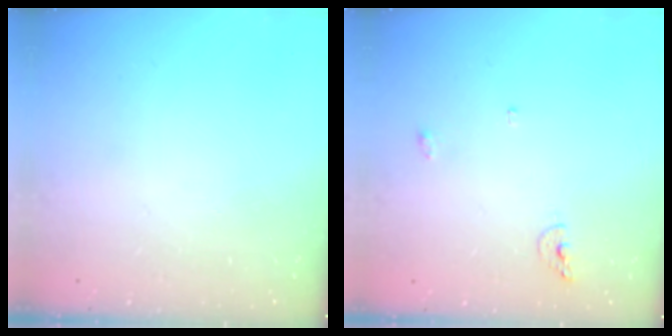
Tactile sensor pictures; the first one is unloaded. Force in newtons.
{"total": 5.6, "press": 5.5, "slide": 0.9}